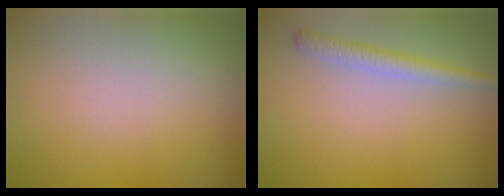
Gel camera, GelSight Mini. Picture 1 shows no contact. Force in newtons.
{"total": 2.1, "press": 2.1, "slide": 0.1}